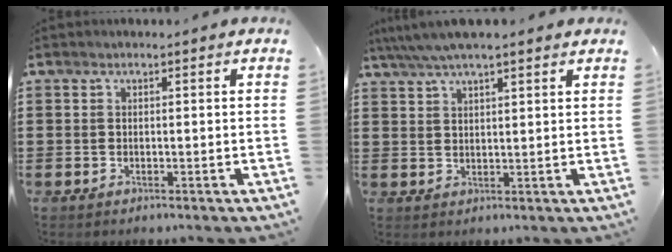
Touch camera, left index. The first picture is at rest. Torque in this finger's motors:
{"motor_torque": [0.62, -0.55, 0.88, 0.21]}